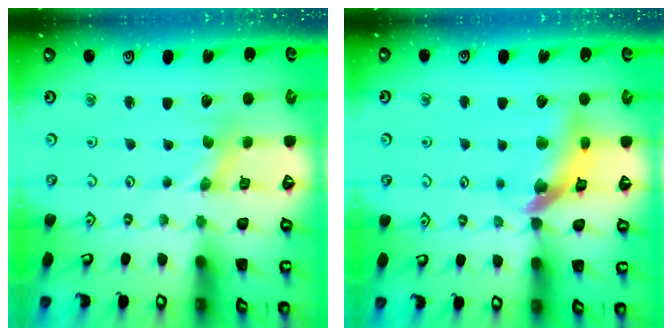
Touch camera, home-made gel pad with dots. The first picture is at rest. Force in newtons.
{"total": 11.7, "press": 11.7, "slide": 1.4}